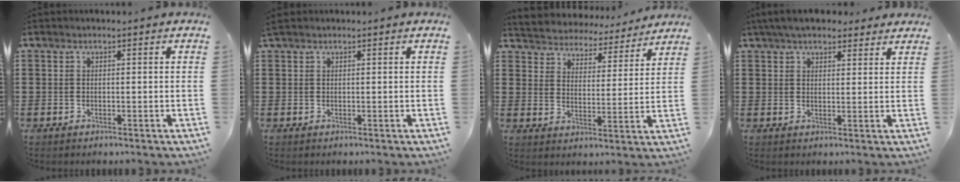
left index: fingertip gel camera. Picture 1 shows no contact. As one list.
[{"total": 0.7, "force": [0.6, 0.3, 0.4], "torque": [-0.009, 0.002, 0.011]}, {"total": 4.4, "force": [4.3, 0.1, -0.7], "torque": [-0.014, -0.039, 0.070]}, {"total": 4.8, "force": [4.2, 1.5, 1.8], "torque": [-0.048, -0.004, 0.079]}]